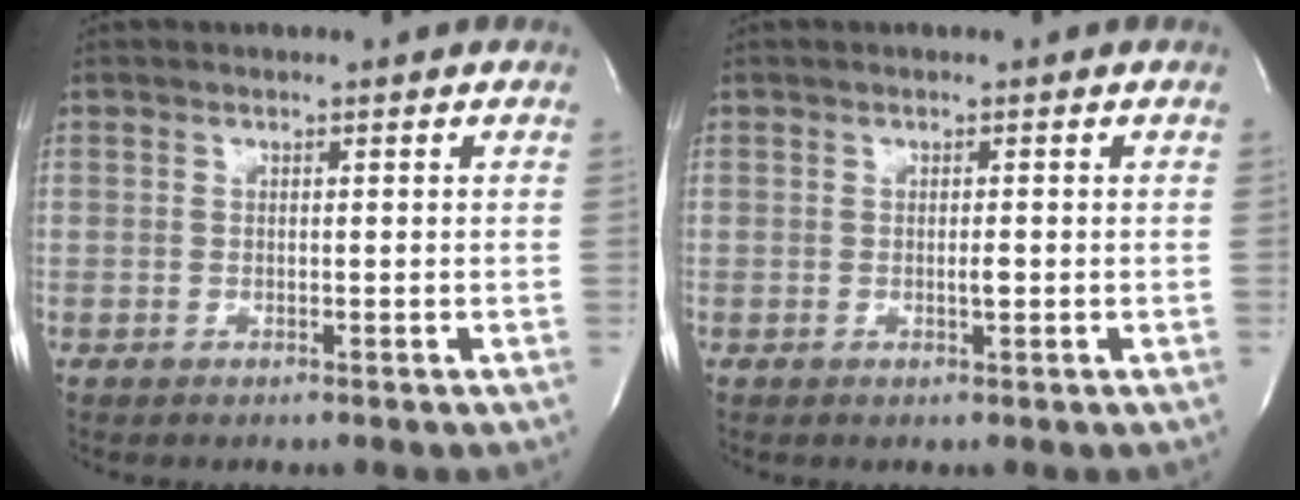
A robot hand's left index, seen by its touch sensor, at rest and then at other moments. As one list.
[{"total": 0.9, "force": [-0.1, 0.1, 0.9], "torque": [-0.019, -0.002, -0.001]}]